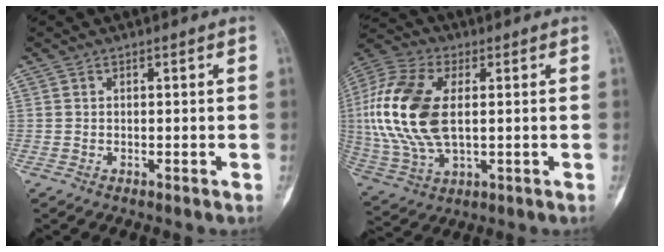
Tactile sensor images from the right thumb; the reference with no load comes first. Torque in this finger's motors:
{"motor_torque": [2.08, 1.69, 1.27, -1.38, 0.45]}